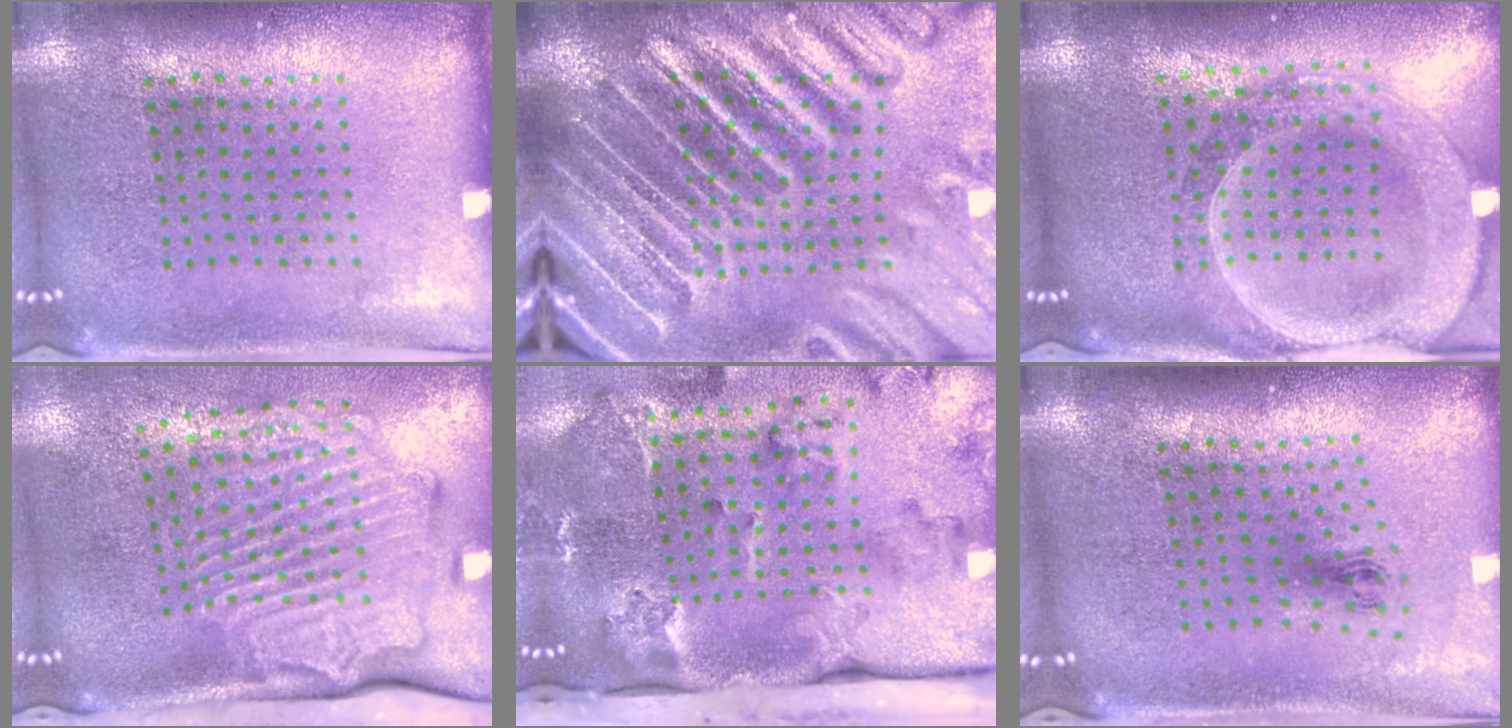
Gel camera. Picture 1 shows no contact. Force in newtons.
{"total": 4.8, "press": 4.4, "slide": 2.0}
{"total": 2.9, "press": 2.5, "slide": 1.5}
{"total": 3.1, "press": 2.2, "slide": 2.1}
{"total": 3.7, "press": 2.6, "slide": 2.6}
{"total": 1.0, "press": 0.5, "slide": 0.9}